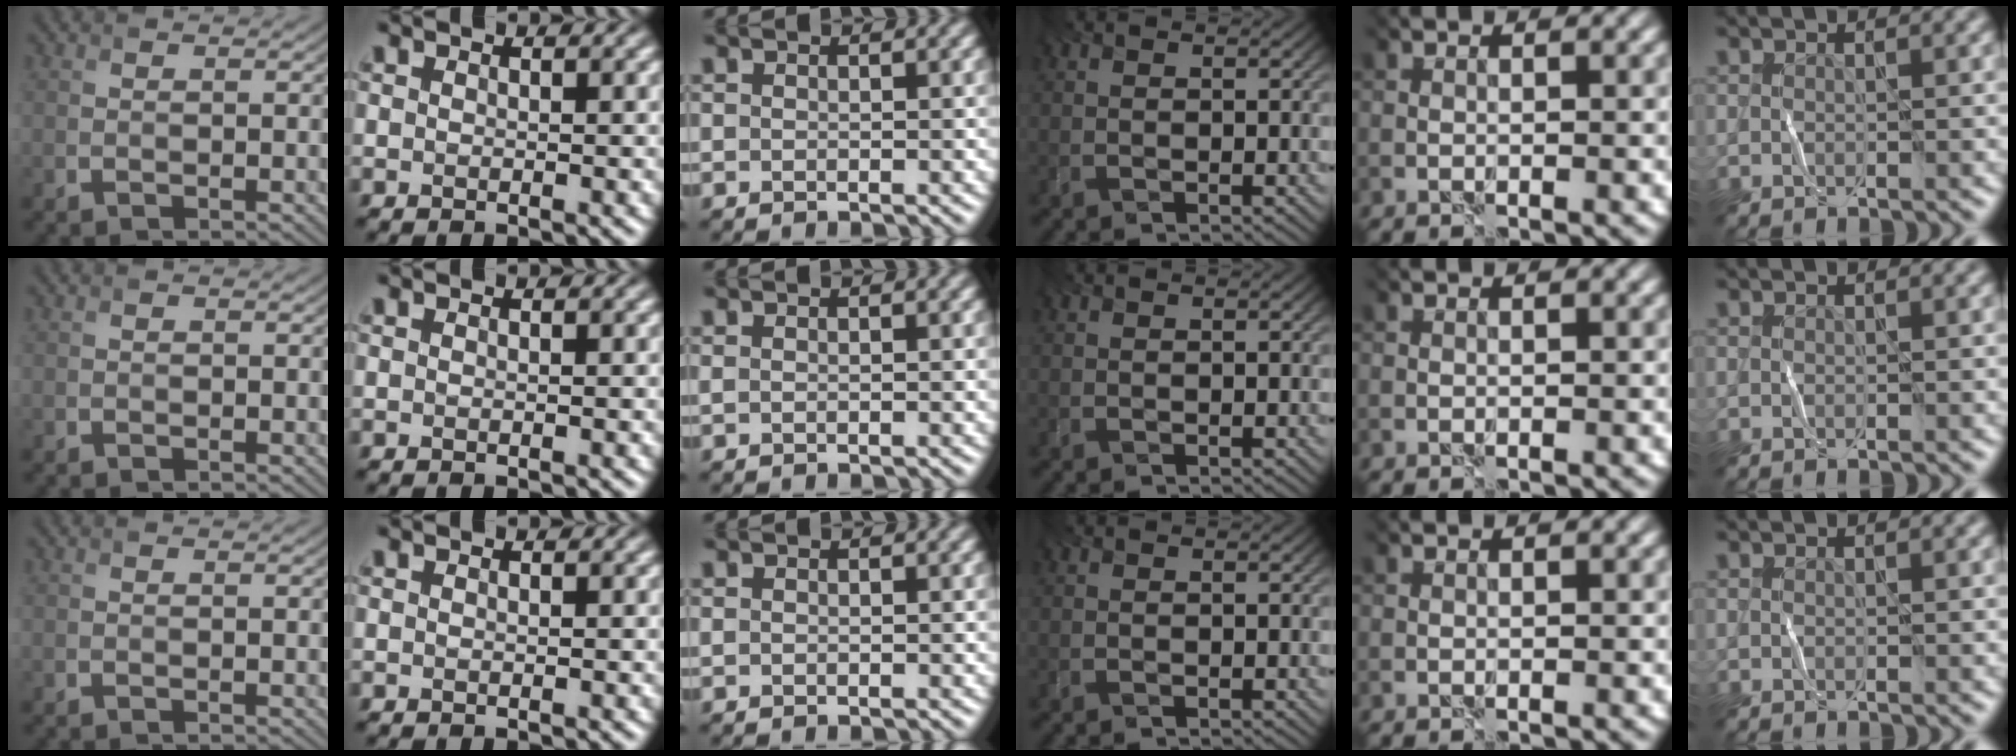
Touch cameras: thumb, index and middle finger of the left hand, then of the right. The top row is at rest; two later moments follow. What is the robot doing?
{"motion": "fold", "object": "bandana"}